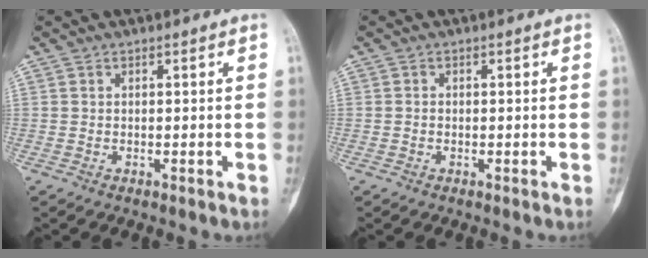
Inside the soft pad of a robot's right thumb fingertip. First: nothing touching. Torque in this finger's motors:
{"motor_torque": [-0.11, -0.13, -0.31, 0.29, -0.05]}